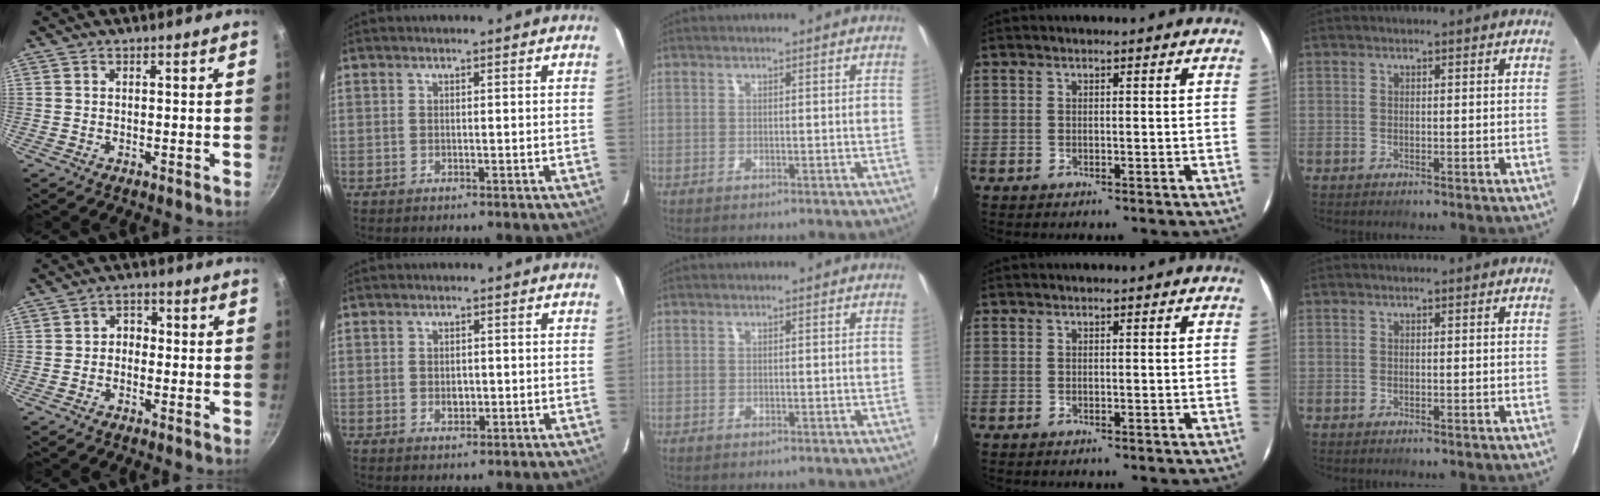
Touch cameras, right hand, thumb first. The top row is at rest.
{"thumb": {"total": 2.9, "force": [-0.9, 2.3, 1.5], "torque": [-0.010, 0.016, -0.024]}, "index": {"total": 2.2, "force": [-0.3, 1.7, 1.3], "torque": [-0.020, 0.000, -0.003]}}